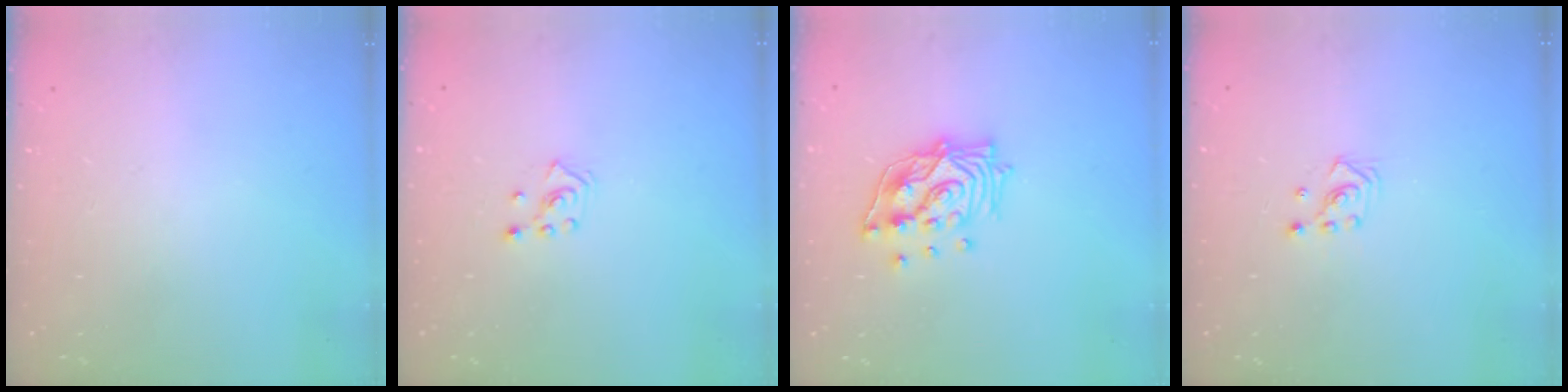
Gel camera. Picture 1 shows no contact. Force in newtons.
{"total": 2.8, "press": 2.7, "slide": 0.7}
{"total": 14.5, "press": 14.4, "slide": 1.6}
{"total": 2.8, "press": 2.8, "slide": 0.3}